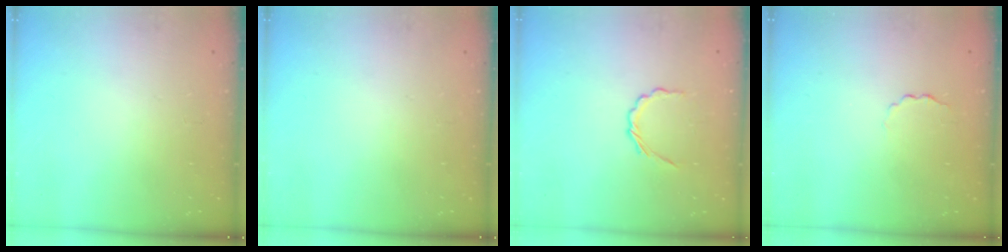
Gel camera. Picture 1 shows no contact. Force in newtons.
{"total": 0.0}
{"total": 2.6, "press": 2.4, "slide": 1.0}
{"total": 1.5, "press": 1.4, "slide": 0.5}